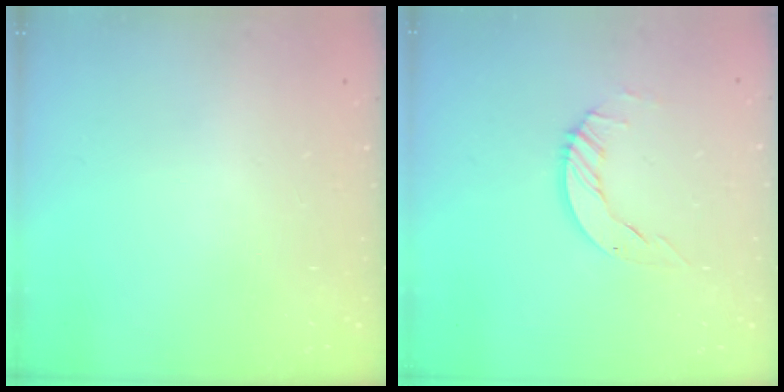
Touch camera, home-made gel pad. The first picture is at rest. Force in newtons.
{"total": 5.9, "press": 5.9, "slide": 0.4}